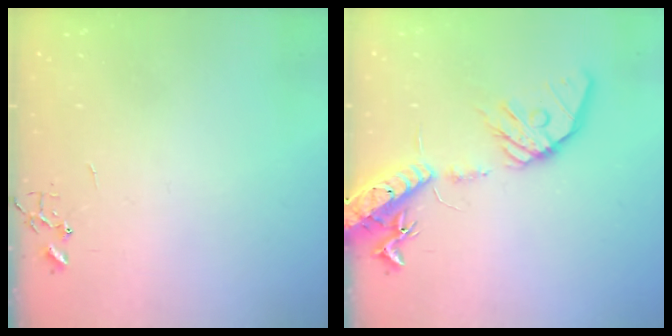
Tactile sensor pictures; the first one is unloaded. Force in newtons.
{"total": 18.6, "press": 18.2, "slide": 3.5}